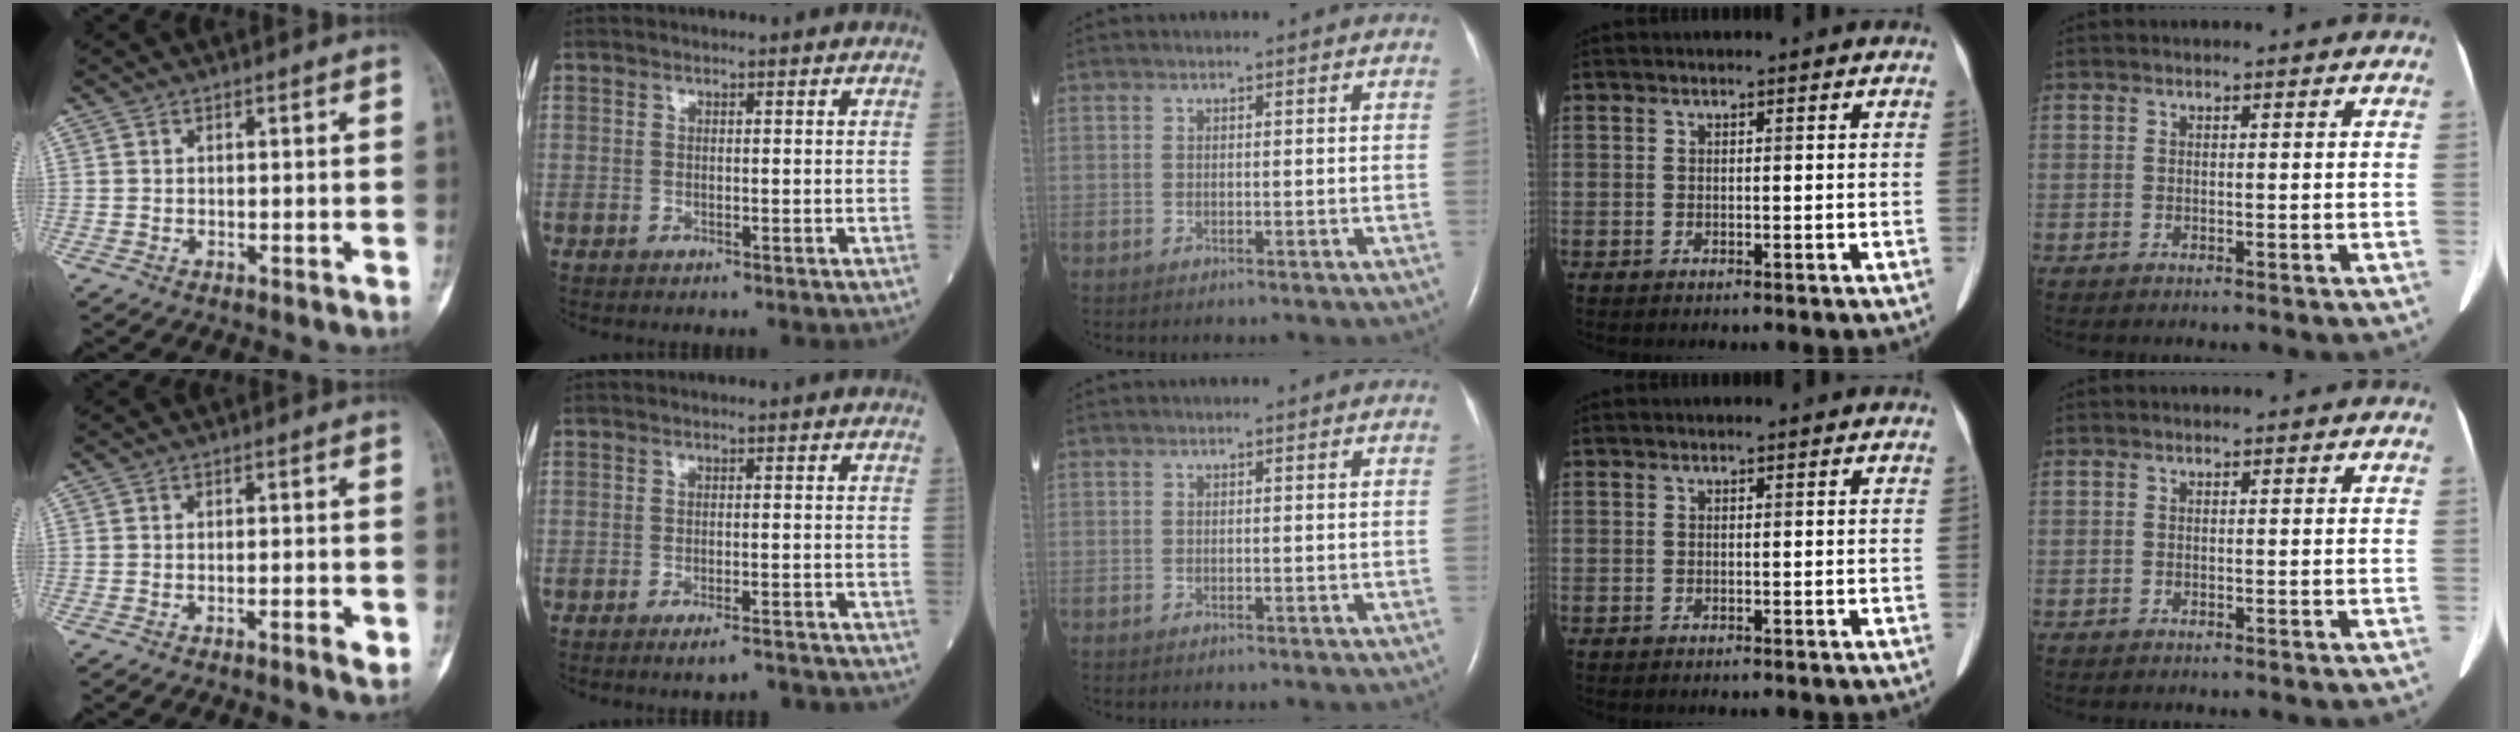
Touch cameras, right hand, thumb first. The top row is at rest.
{"thumb": {"total": 2.5, "force": [-1.1, 0.4, 2.2], "torque": [-0.037, 0.002, -0.016]}, "index": {"total": 4.4, "force": [-4.1, 0.3, 1.6], "torque": [-0.012, -0.004, -0.058]}}